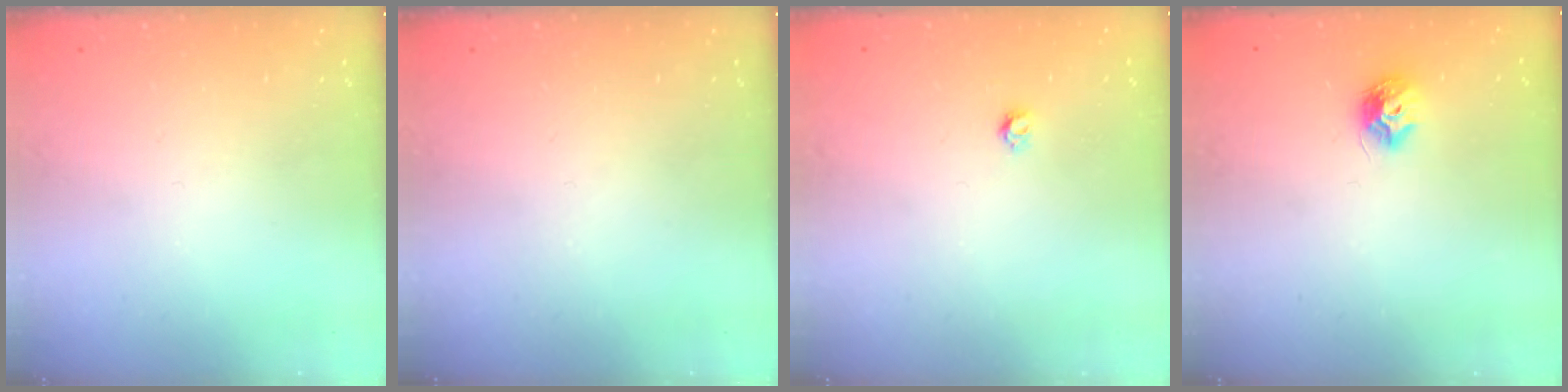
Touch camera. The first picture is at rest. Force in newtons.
{"total": 0.0}
{"total": 3.2, "press": 3.2, "slide": 0.3}
{"total": 8.0, "press": 8.0, "slide": 0.5}